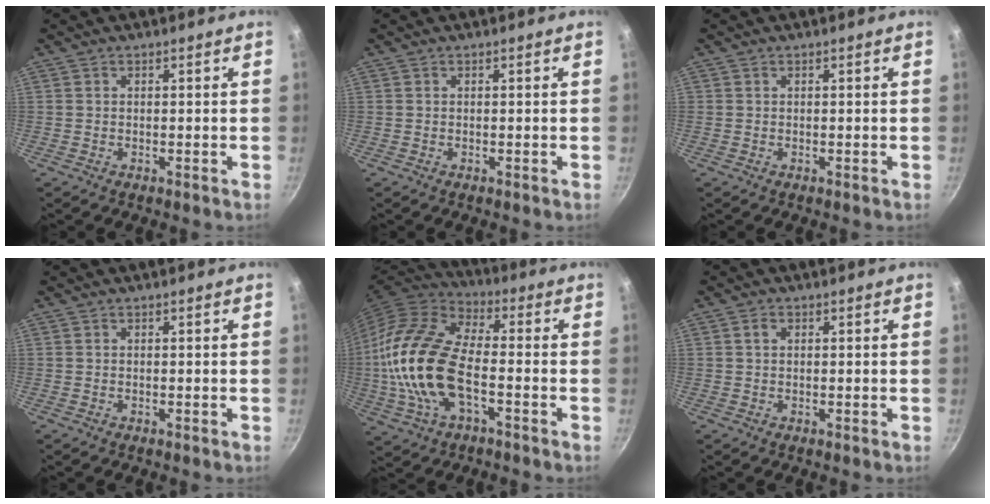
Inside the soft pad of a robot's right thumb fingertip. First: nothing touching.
{"total": 0.0}
{"total": 0.0}
{"total": 0.0}
{"total": 19.2, "force": [-3.3, 9.6, 16.2], "torque": [-0.319, 0.027, -0.075]}
{"total": 1.4, "force": [0.4, 1.0, 0.8], "torque": [-0.012, 0.004, 0.005]}